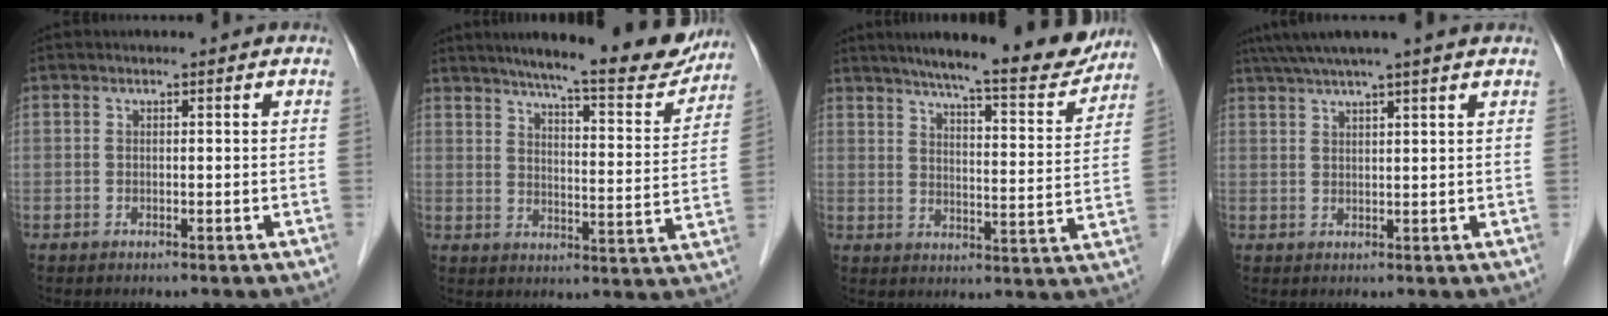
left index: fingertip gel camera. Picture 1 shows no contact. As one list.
[{"total": 18.5, "force": [16.2, 2.0, 8.7], "torque": [-0.120, -0.026, 0.210]}, {"total": 17.0, "force": [15.0, 1.5, 7.9], "torque": [-0.109, -0.021, 0.197]}, {"total": 8.6, "force": [7.0, -0.8, 4.8], "torque": [-0.083, 0.037, 0.099]}]